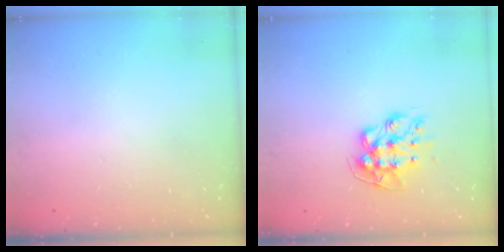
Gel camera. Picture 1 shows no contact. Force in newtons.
{"total": 10.0, "press": 9.9, "slide": 0.7}